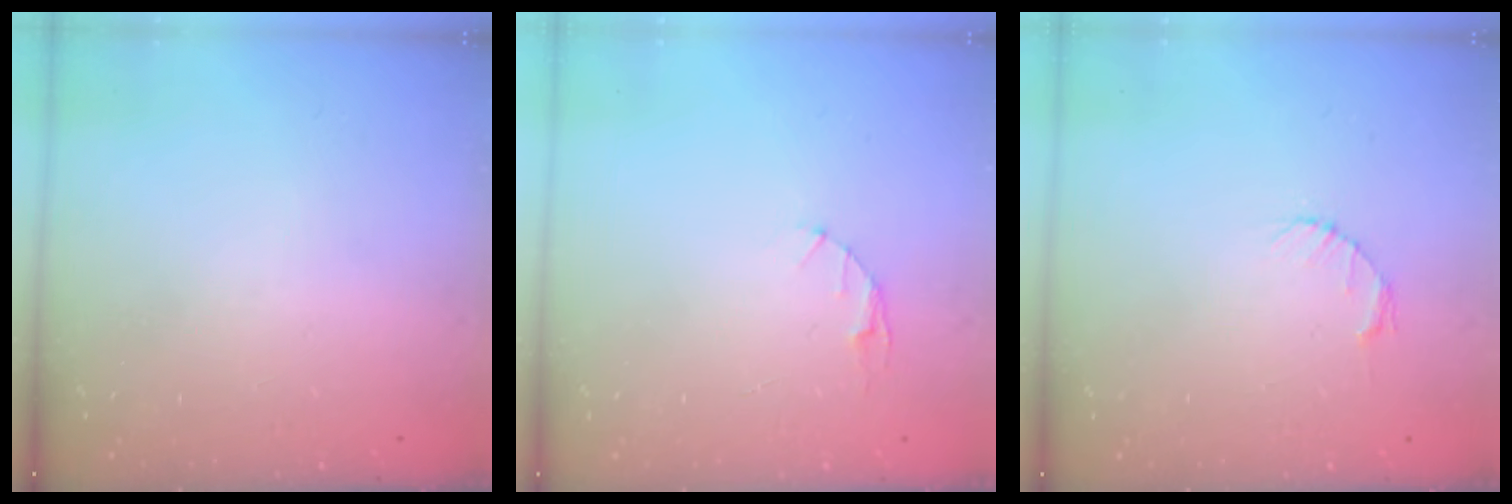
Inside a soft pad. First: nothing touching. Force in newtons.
{"total": 3.1, "press": 3.1, "slide": 0.4}
{"total": 2.7, "press": 2.7, "slide": 0.4}